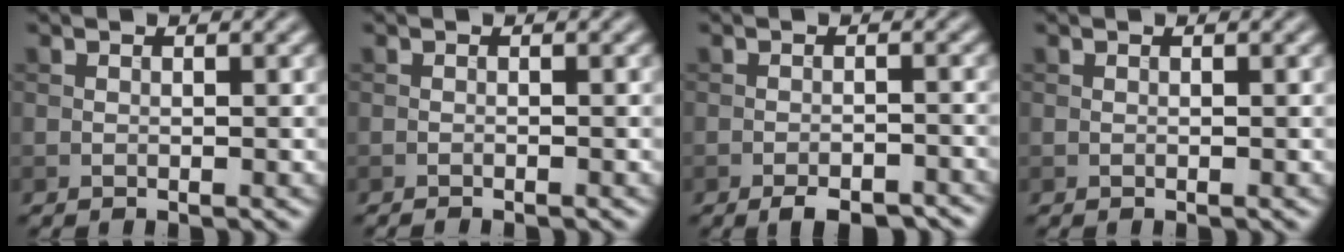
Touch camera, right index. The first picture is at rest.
{"total": 0.6, "force": [-0.6, 0.0, 0.2], "torque": [0.000, 0.001, -0.011]}
{"total": 4.1, "force": [-3.1, 1.3, 2.3], "torque": [-0.035, -0.002, -0.044]}
{"total": 0.0}